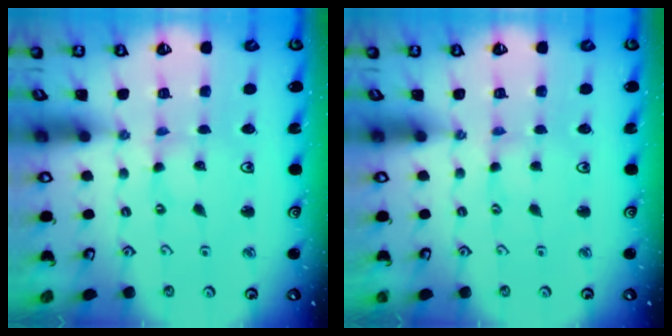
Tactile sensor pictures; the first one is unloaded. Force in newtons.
{"total": 0.0}